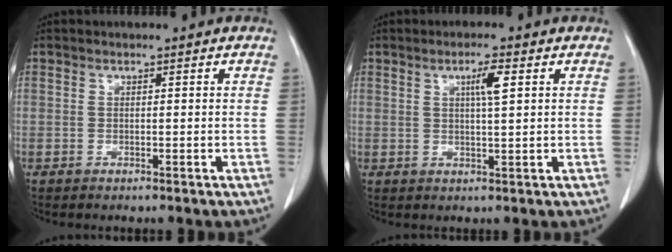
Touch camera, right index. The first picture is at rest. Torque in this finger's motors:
{"motor_torque": [0.13, 0.02, 0.03, 0.03]}